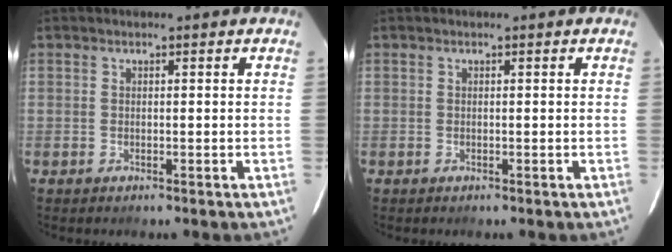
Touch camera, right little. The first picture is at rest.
{"total": 0.0}